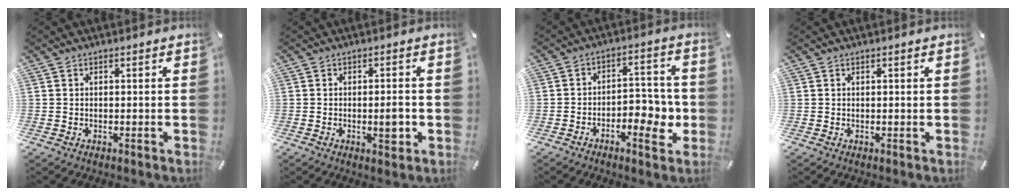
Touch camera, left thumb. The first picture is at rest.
{"total": 4.4, "force": [-0.9, 1.7, 4.0], "torque": [-0.056, 0.003, -0.016]}
{"total": 8.6, "force": [-3.7, 4.6, 6.2], "torque": [-0.068, 0.016, -0.063]}
{"total": 0.0}